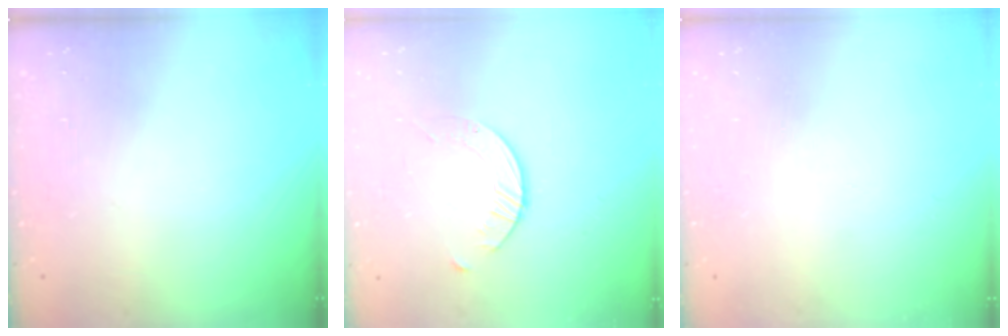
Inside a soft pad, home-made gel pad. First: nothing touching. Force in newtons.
{"total": 2.7, "press": 2.7, "slide": 0.3}
{"total": 0.0}